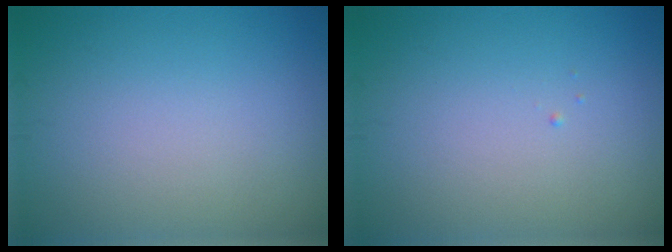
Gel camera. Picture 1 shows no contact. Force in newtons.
{"total": 0.0}